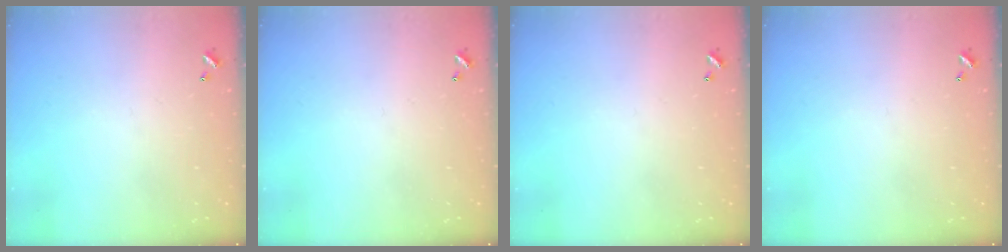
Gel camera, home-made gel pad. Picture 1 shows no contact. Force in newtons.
{"total": 0.0}
{"total": 0.0}
{"total": 0.0}